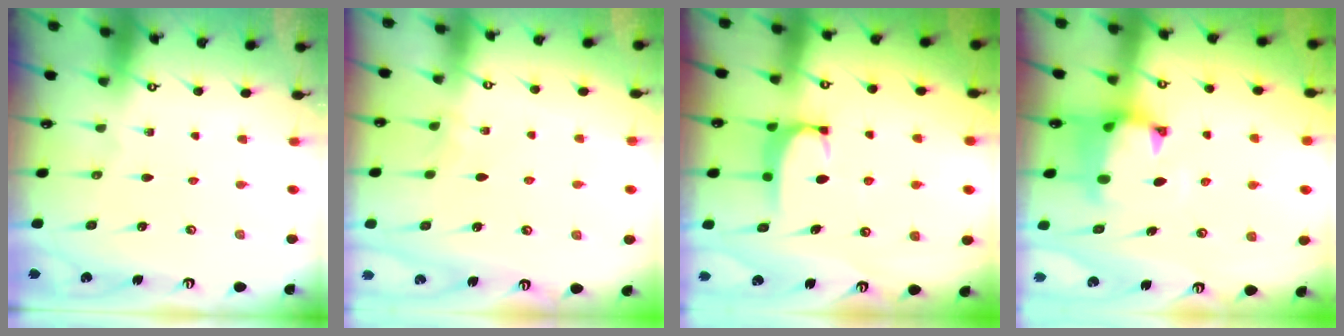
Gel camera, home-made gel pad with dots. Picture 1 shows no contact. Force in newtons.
{"total": 3.3, "press": 3.3, "slide": 0.2}
{"total": 1.9, "press": 1.8, "slide": 0.5}
{"total": 1.3, "press": 0.1, "slide": 1.2}